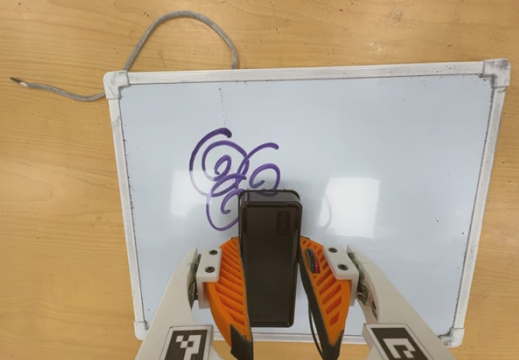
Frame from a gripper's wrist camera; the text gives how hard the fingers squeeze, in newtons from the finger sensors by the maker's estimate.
{"total": 4.6, "left": 3.3, "right": 6.0}